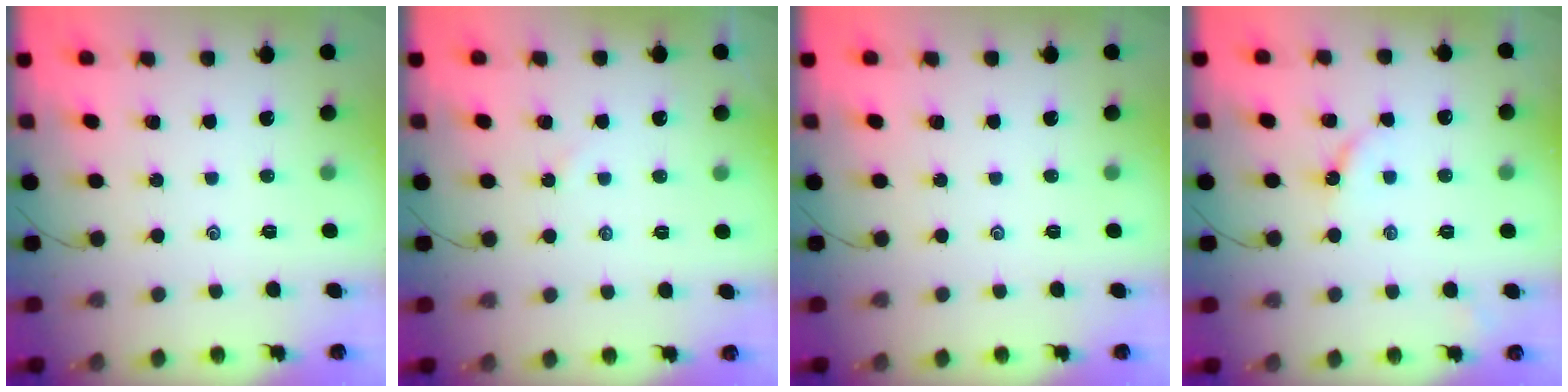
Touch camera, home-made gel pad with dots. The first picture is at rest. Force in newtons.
{"total": 3.2, "press": 3.2, "slide": 0.3}
{"total": 0.0}
{"total": 3.5, "press": 3.4, "slide": 0.6}